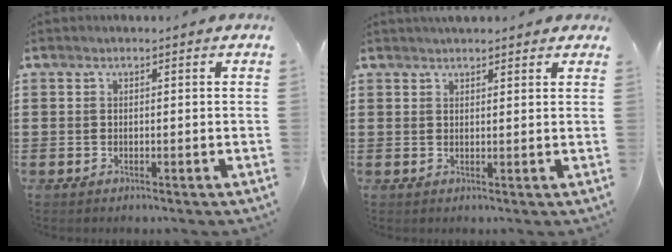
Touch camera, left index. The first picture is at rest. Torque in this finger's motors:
{"motor_torque": [1.14, -0.99, 0.37, 0.06]}